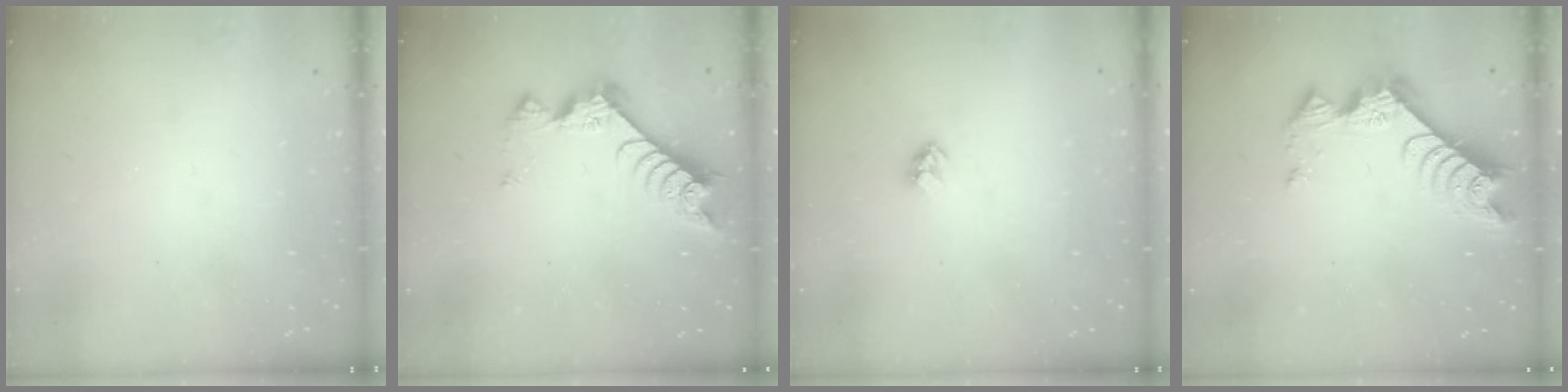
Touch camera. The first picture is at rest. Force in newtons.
{"total": 7.4, "press": 7.3, "slide": 1.0}
{"total": 2.4, "press": 2.4, "slide": 0.1}
{"total": 9.5, "press": 9.5, "slide": 0.8}